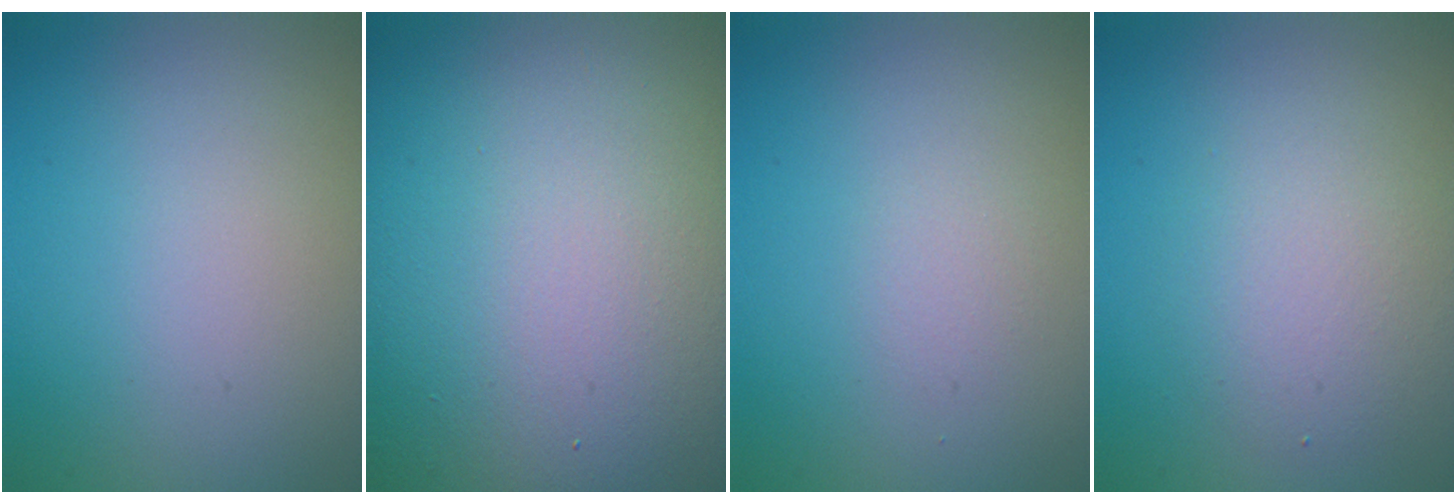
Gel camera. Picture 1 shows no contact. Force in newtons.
{"total": 25.5, "press": 25.5, "slide": 1.0}
{"total": 0.7, "press": 0.7, "slide": 0.1}
{"total": 2.9, "press": 2.9, "slide": 0.2}